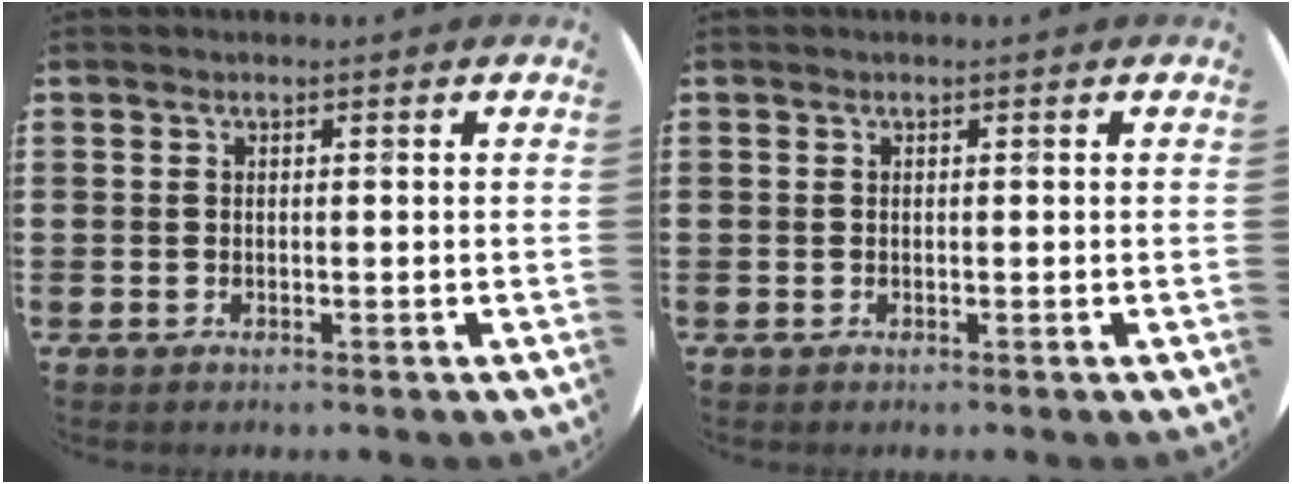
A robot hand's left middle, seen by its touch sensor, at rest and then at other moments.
{"total": 0.0}